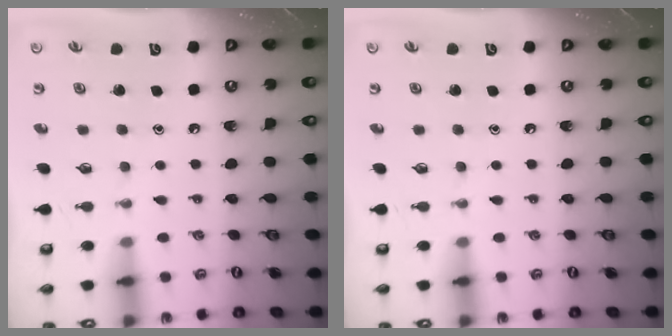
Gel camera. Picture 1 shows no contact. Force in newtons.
{"total": 0.0}